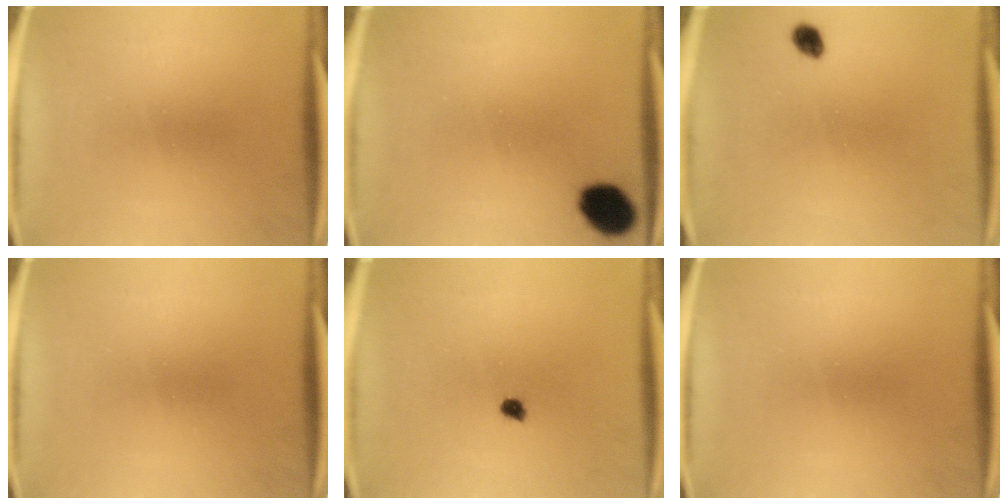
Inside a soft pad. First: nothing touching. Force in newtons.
{"total": 8.6}
{"total": 1.9}
{"total": 0.0}
{"total": 1.4}
{"total": 0.0}